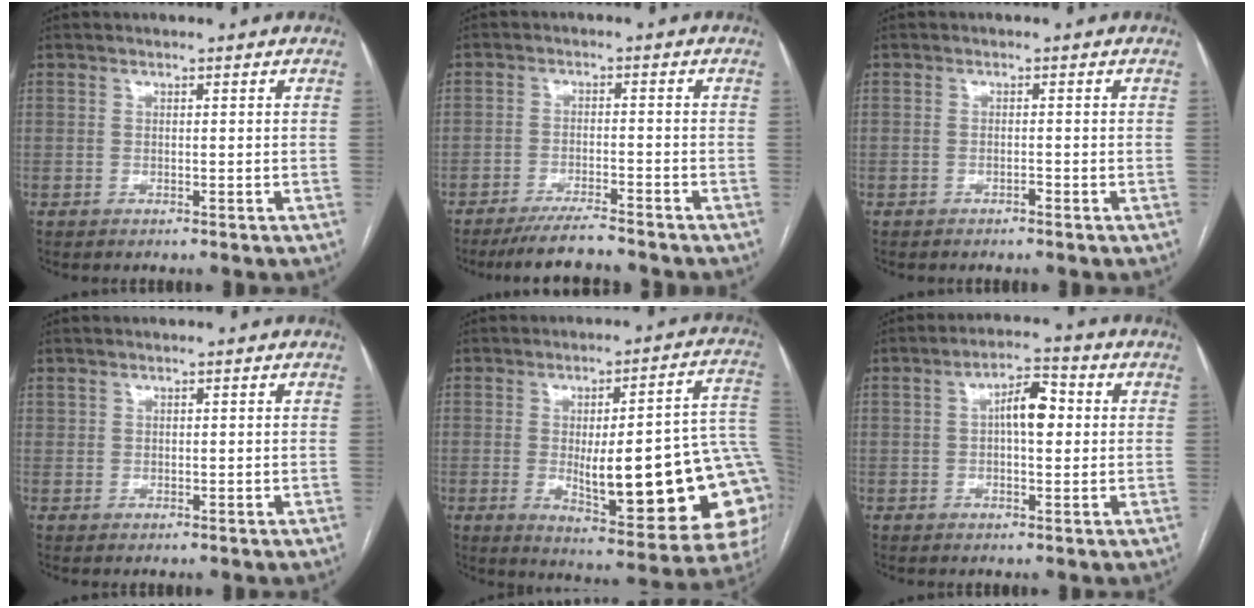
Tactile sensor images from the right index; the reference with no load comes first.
{"total": 6.3, "force": [-5.8, 0.0, 2.4], "torque": [-0.037, -0.017, -0.101]}
{"total": 0.6, "force": [-0.5, 0.2, 0.3], "torque": [-0.008, 0.000, -0.007]}
{"total": 0.8, "force": [0.5, 0.6, 0.2], "torque": [0.003, 0.001, 0.008]}
{"total": 25.7, "force": [-3.1, 5.8, 24.8], "torque": [-0.235, 0.011, -0.025]}
{"total": 6.0, "force": [0.8, 2.1, 5.5], "torque": [-0.093, 0.017, 0.010]}